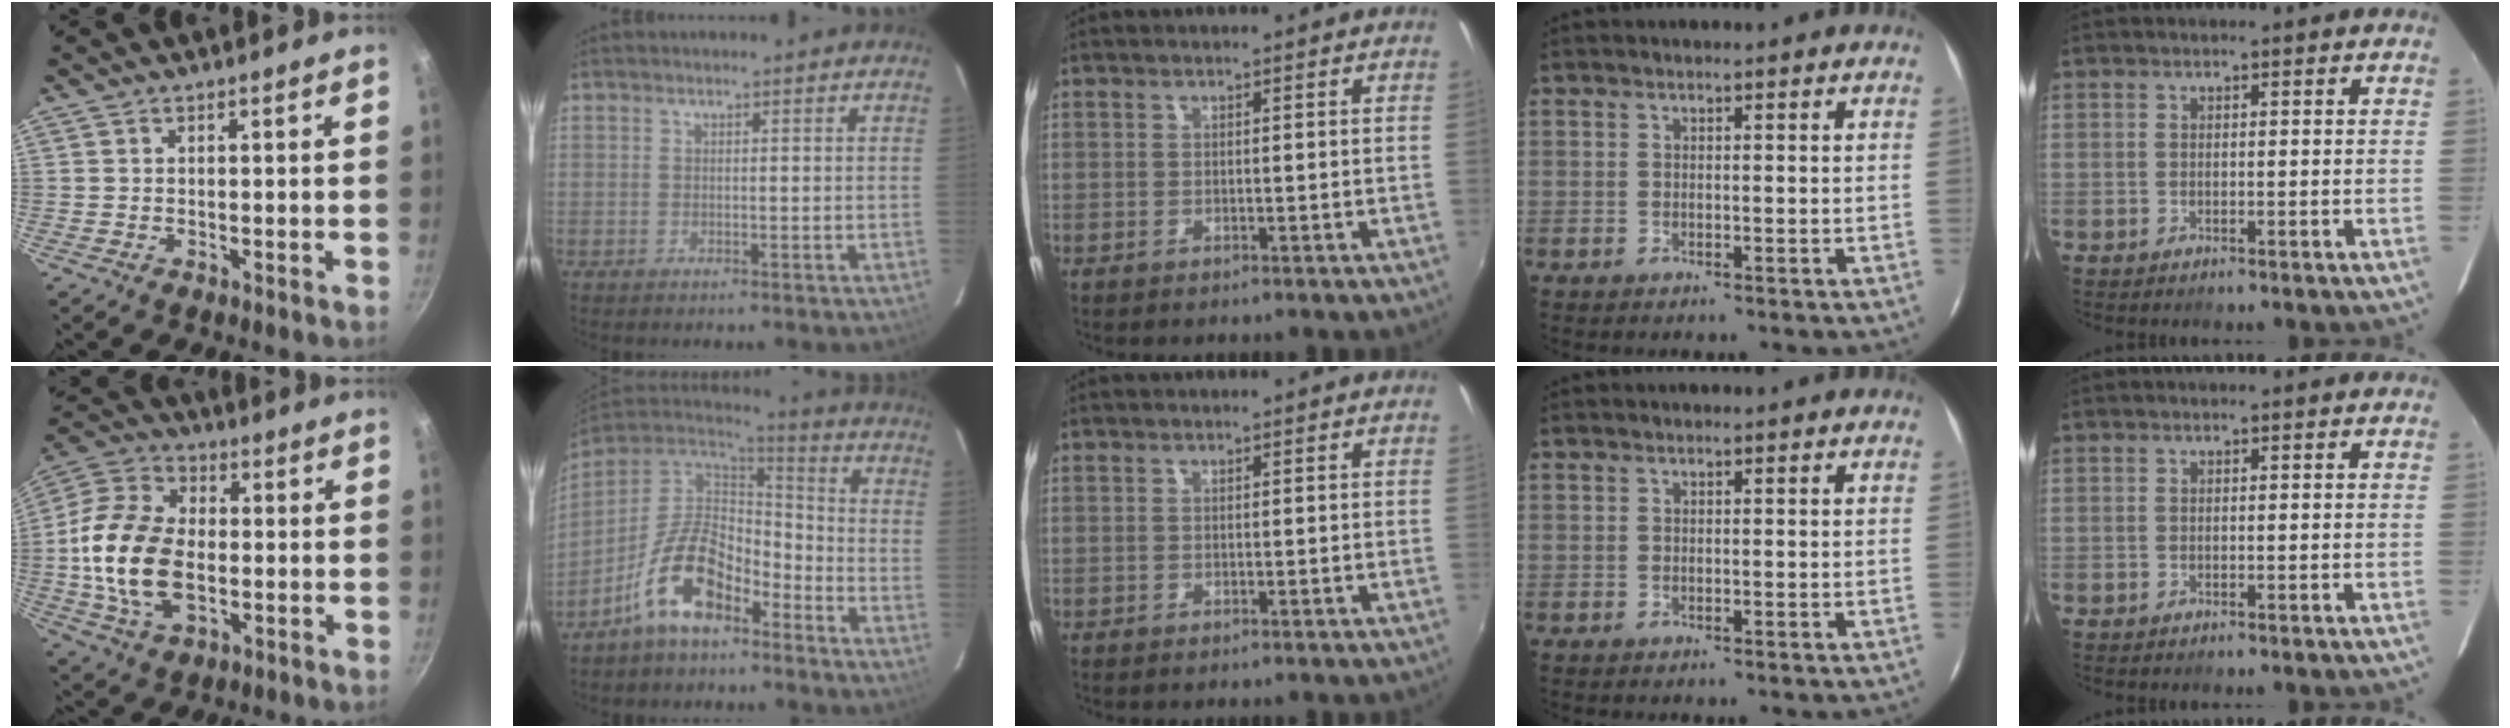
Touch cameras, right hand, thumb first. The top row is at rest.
{"thumb": {"total": 17.9, "force": [-1.6, 11.4, 13.8], "torque": [-0.257, 0.019, -0.038]}, "index": {"total": 14.9, "force": [-8.8, 7.2, 9.8], "torque": [-0.195, 0.017, -0.160]}}